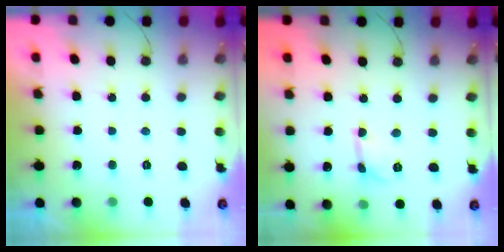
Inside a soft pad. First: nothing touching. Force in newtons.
{"total": 2.8, "press": 2.7, "slide": 0.3}